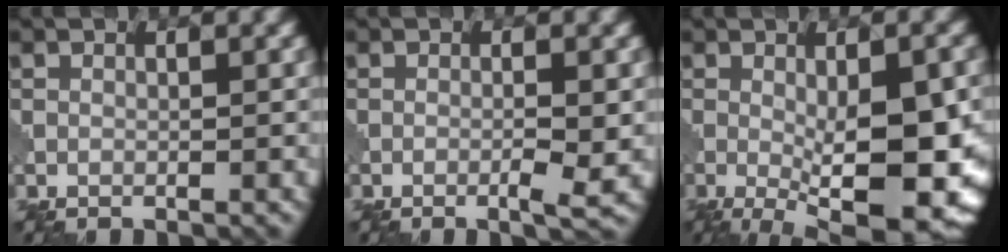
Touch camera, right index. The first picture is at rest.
{"total": 2.3, "force": [-0.7, 0.2, 2.2], "torque": [-0.037, 0.000, -0.014]}
{"total": 11.2, "force": [-2.3, 3.1, 10.5], "torque": [-0.161, -0.019, -0.027]}